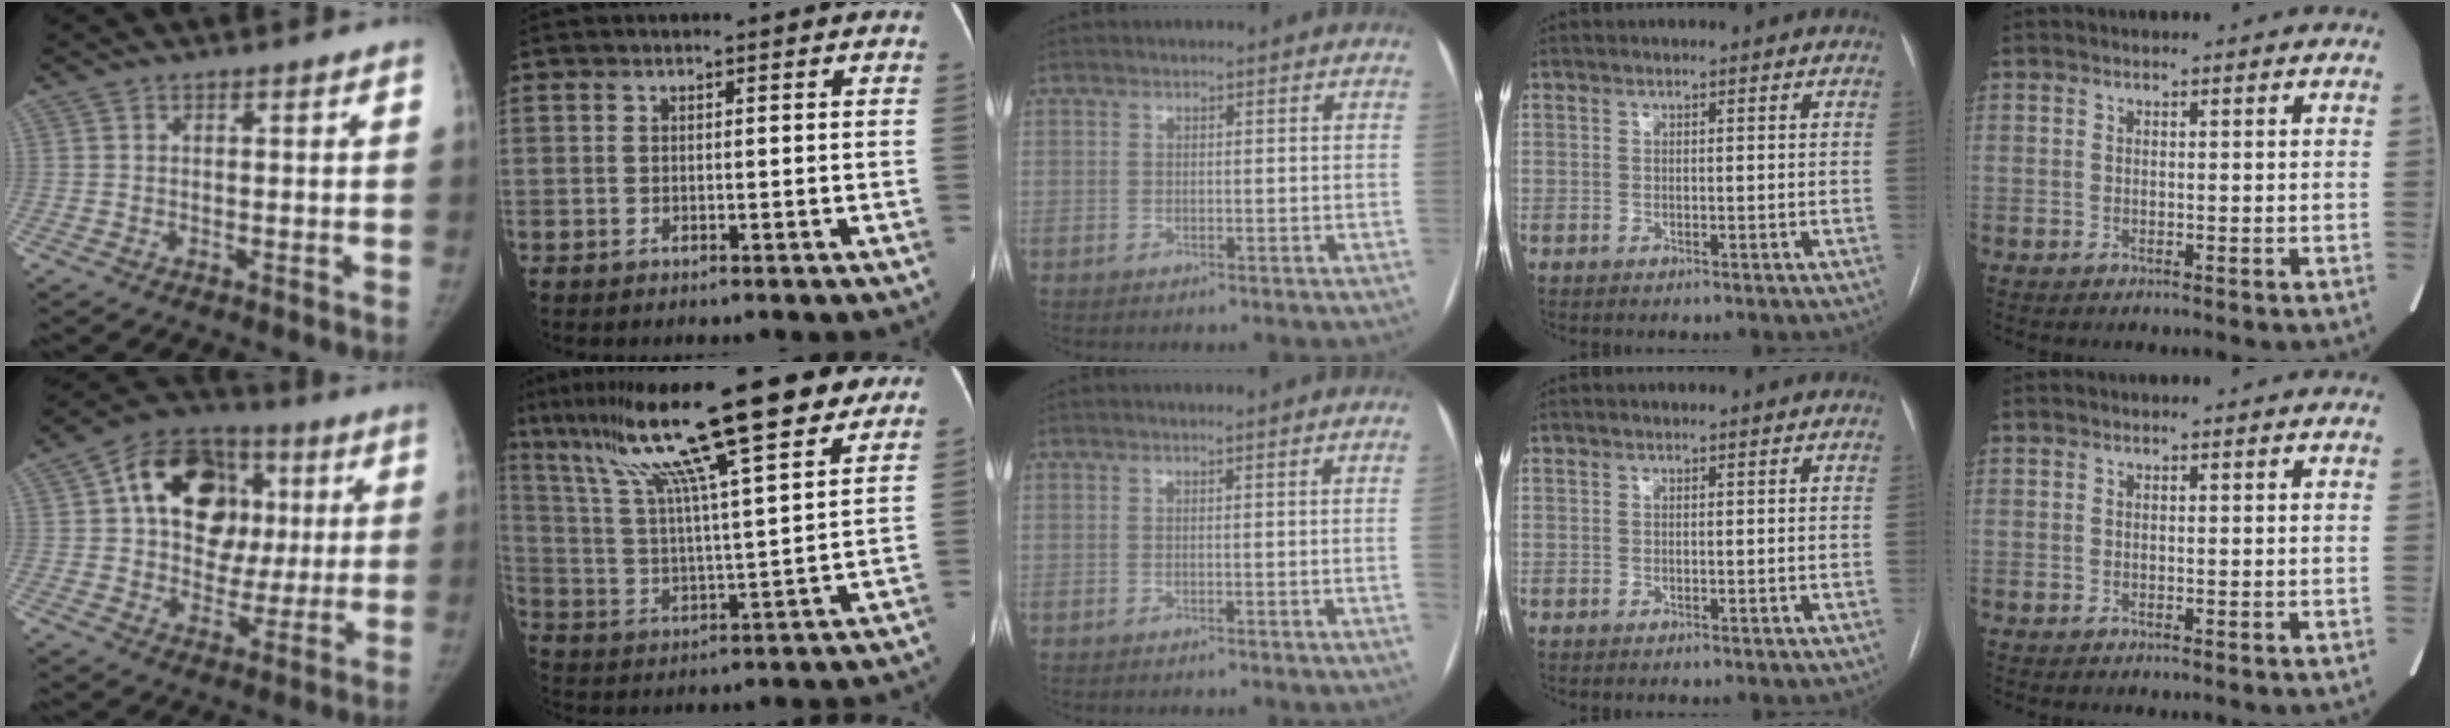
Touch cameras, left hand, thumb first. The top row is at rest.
{"thumb": {"total": 19.8, "force": [4.3, 14.9, 12.4], "torque": [-0.144, 0.020, 0.066]}, "index": {"total": 22.9, "force": [15.4, 2.0, 16.8], "torque": [-0.299, 0.035, 0.258]}, "middle": {"total": 1.5, "force": [-0.2, -0.6, 1.3], "torque": [-0.014, 0.000, -0.003]}}